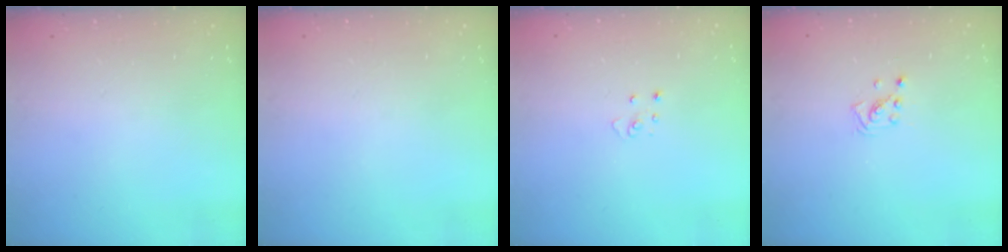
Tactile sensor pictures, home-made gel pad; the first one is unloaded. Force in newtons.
{"total": 0.0}
{"total": 3.4, "press": 3.4, "slide": 0.1}
{"total": 1.9, "press": 1.9, "slide": 0.1}